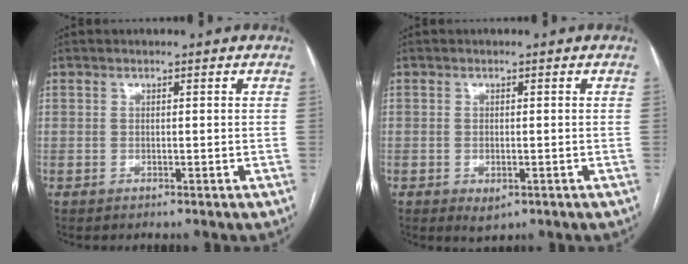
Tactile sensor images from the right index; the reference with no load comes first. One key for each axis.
{"total": 2.1, "fx": -0.8, "fy": 1.3, "fz": 1.4, "tx": -0.017, "ty": -0.003, "tz": -0.002}